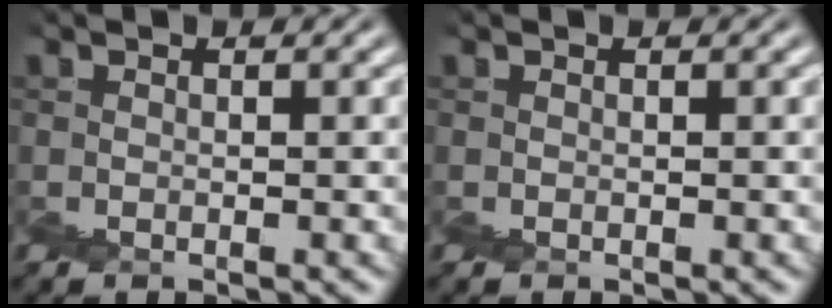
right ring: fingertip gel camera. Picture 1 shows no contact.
{"total": 0.0}